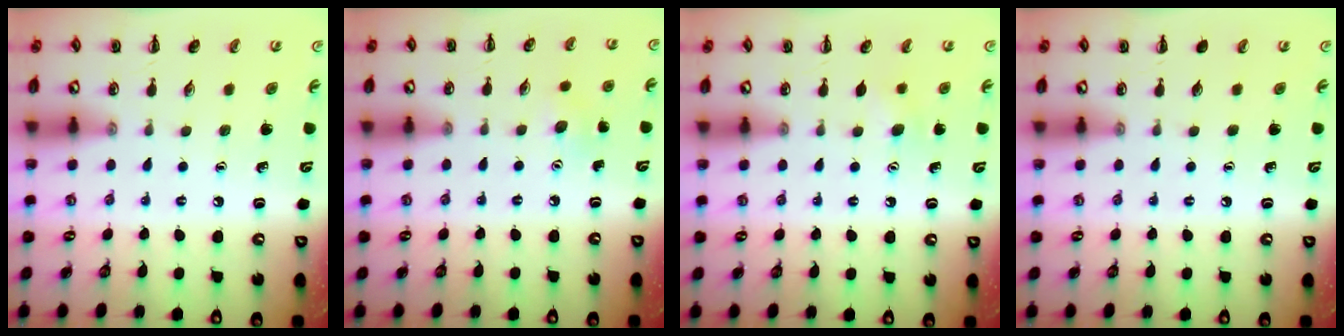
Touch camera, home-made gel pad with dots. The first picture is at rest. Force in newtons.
{"total": 5.5, "press": 5.2, "slide": 1.6}
{"total": 4.4, "press": 4.2, "slide": 1.0}
{"total": 0.0}